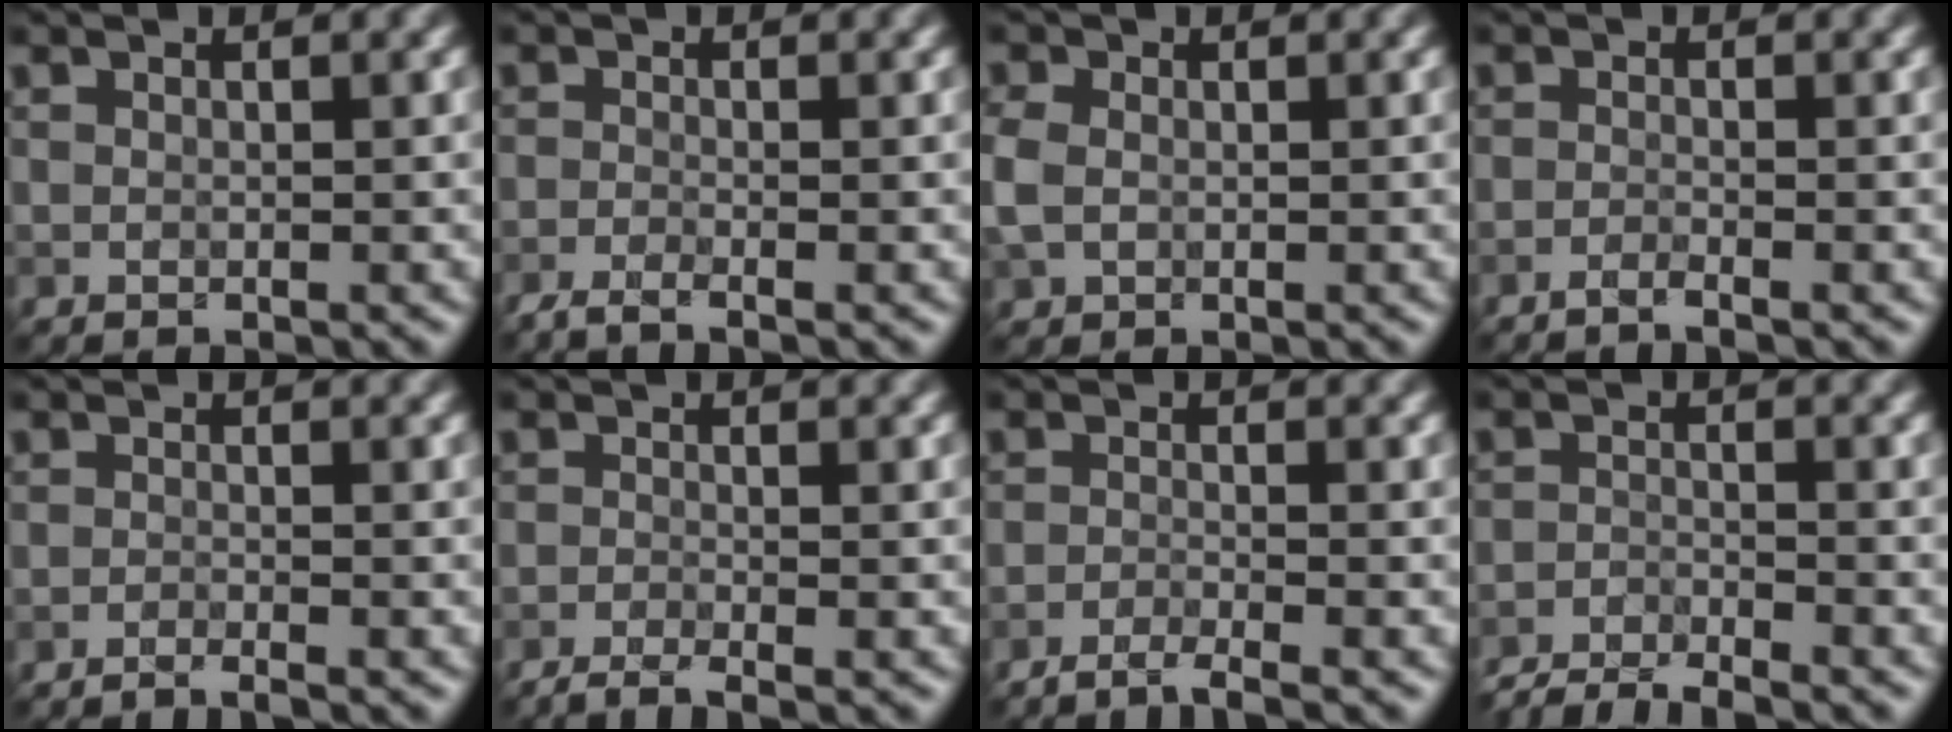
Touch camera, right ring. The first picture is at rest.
{"total": 2.2, "force": [-1.8, 0.3, 1.3], "torque": [-0.027, -0.006, -0.044]}
{"total": 2.2, "force": [-0.1, 1.8, 1.2], "torque": [-0.034, 0.001, -0.010]}
{"total": 1.2, "force": [-1.0, 0.1, 0.7], "torque": [-0.015, 0.000, -0.027]}
{"total": 1.7, "force": [-1.5, 0.1, 0.9], "torque": [-0.016, 0.002, -0.033]}
{"total": 2.8, "force": [-2.2, 0.4, 1.7], "torque": [-0.036, -0.001, -0.049]}
{"total": 2.6, "force": [-2.1, 0.2, 1.5], "torque": [-0.027, 0.003, -0.050]}
{"total": 4.5, "force": [-4.2, 0.6, 1.5], "torque": [-0.029, -0.004, -0.082]}